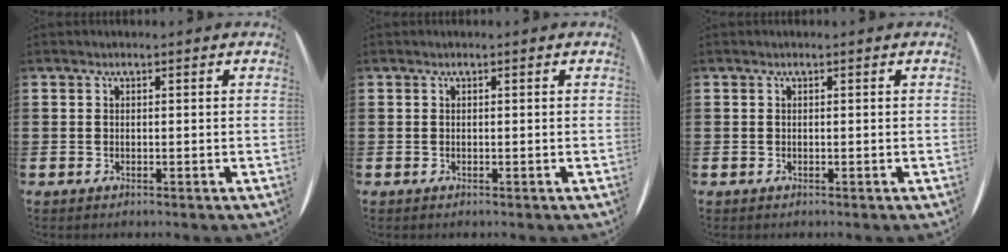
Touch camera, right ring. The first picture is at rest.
{"total": 0.0}
{"total": 0.0}